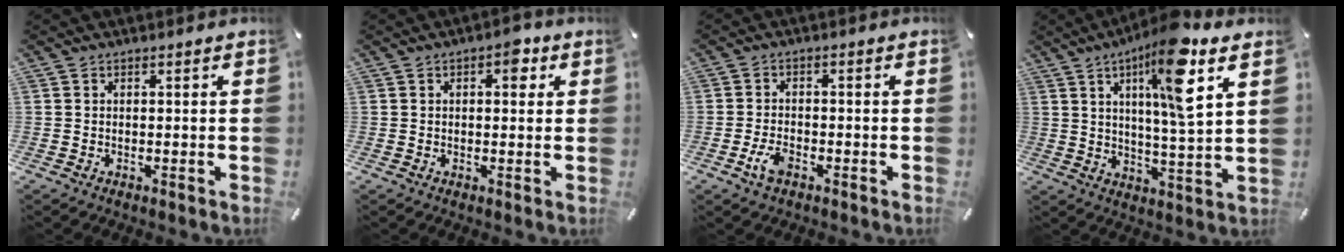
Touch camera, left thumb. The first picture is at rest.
{"total": 4.5, "force": [1.5, 2.4, 3.5], "torque": [-0.034, -0.007, 0.015]}
{"total": 4.0, "force": [-2.1, 2.2, 2.7], "torque": [-0.062, 0.004, -0.041]}
{"total": 15.2, "force": [7.3, 2.9, 13.0], "torque": [-0.210, -0.024, 0.111]}